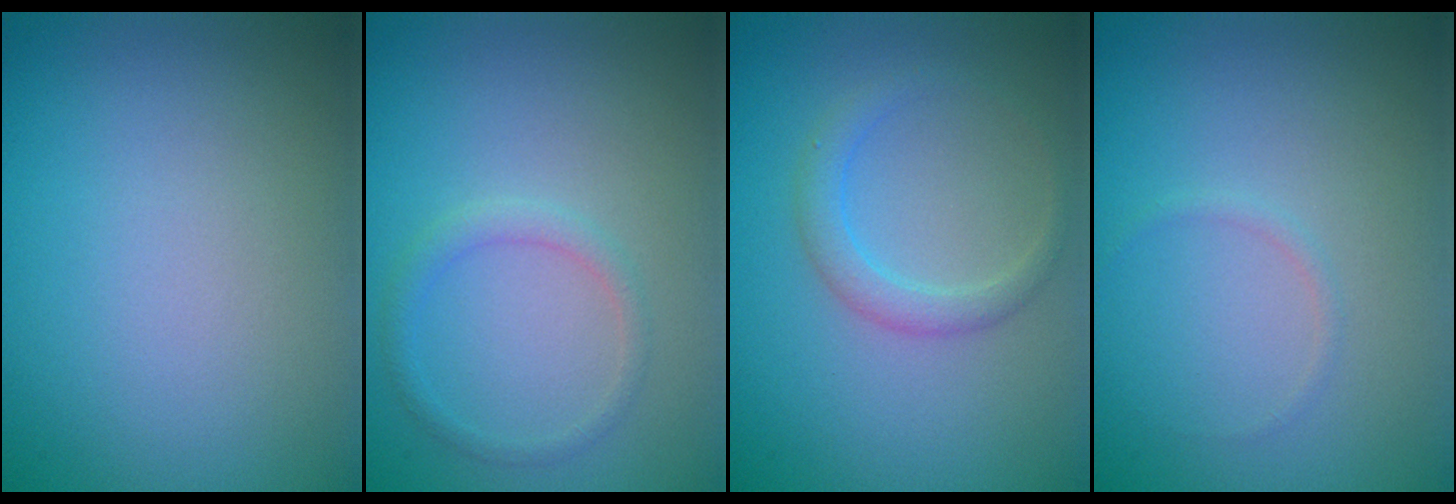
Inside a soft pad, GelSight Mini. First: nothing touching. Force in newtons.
{"total": 1.4, "press": 1.4, "slide": 0.1}
{"total": 2.0, "press": 2.0, "slide": 0.2}
{"total": 0.5, "press": 0.5, "slide": 0.1}